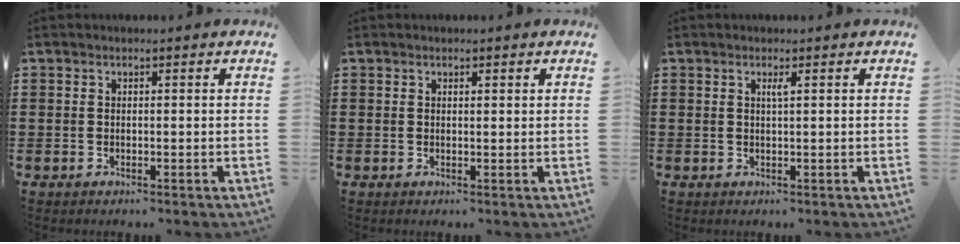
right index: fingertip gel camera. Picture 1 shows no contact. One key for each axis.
{"total": 0.6, "fx": 0.4, "fy": 0.3, "fz": 0.4, "tx": -0.008, "ty": 0.003, "tz": 0.008}
{"total": 0.9, "fx": 0.4, "fy": 0.0, "fz": 0.9, "tx": -0.016, "ty": -0.002, "tz": 0.007}